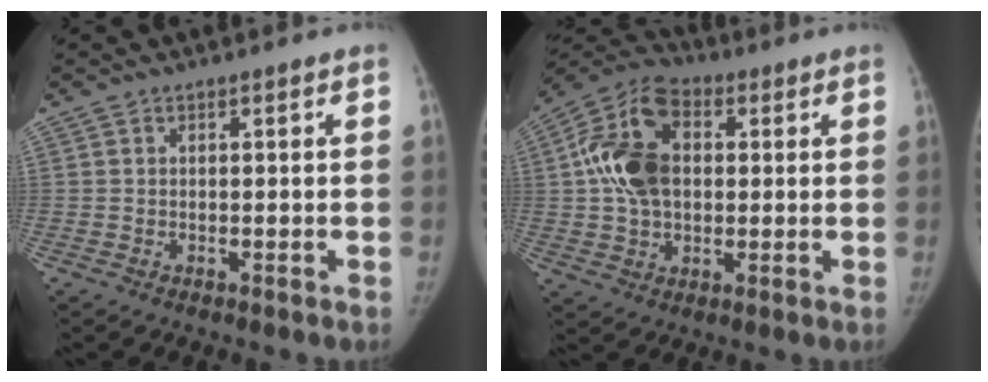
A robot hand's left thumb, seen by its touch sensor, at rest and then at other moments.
{"total": 15.4, "force": [2.4, 10.5, 11.0], "torque": [-0.187, 0.016, 0.034]}